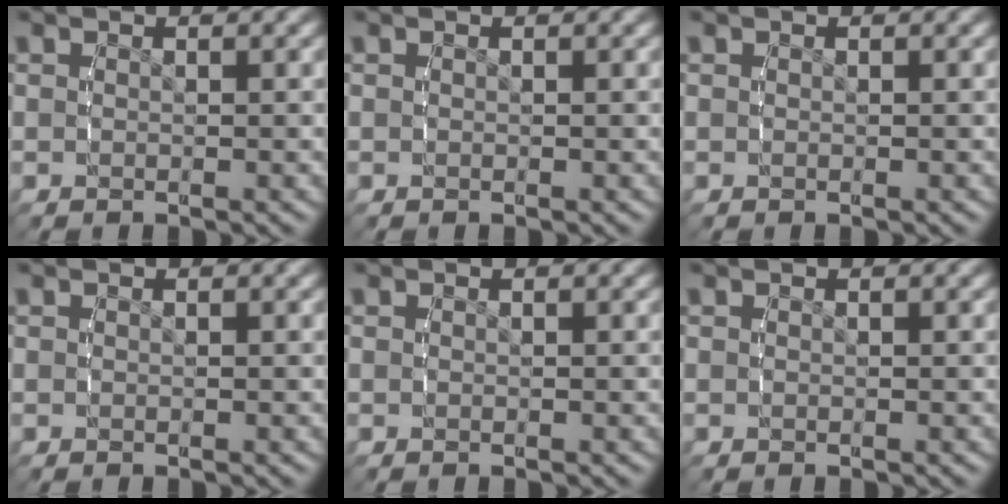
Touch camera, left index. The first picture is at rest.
{"total": 0.0}
{"total": 0.0}
{"total": 0.0}
{"total": 0.0}
{"total": 0.0}